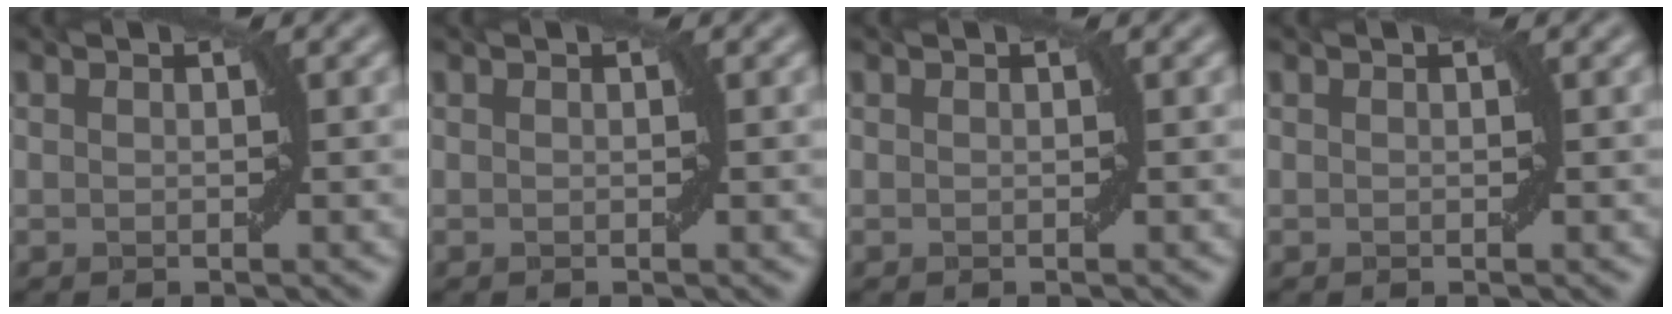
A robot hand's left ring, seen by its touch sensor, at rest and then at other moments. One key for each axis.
{"total": 0.0}
{"total": 0.0}
{"total": 0.0}